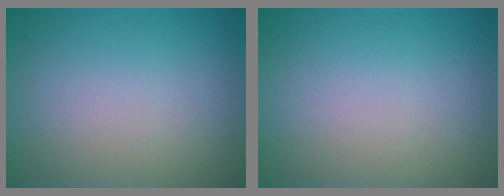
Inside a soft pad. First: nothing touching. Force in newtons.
{"total": 0.0}